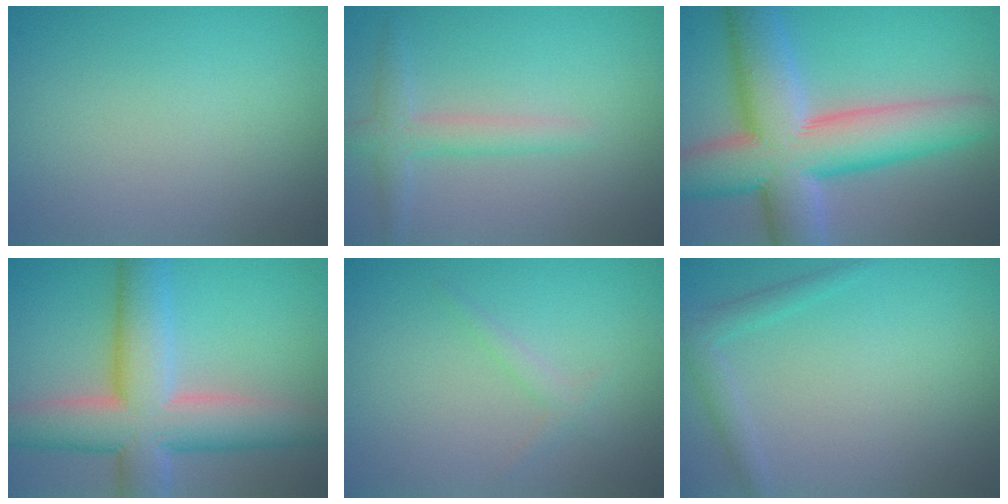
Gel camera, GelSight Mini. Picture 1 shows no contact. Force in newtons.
{"total": 2.4, "press": 2.4, "slide": 0.1}
{"total": 12.2, "press": 12.2, "slide": 0.6}
{"total": 9.8, "press": 9.8, "slide": 0.8}
{"total": 1.1, "press": 1.1, "slide": 0.1}
{"total": 1.8, "press": 1.7, "slide": 0.1}